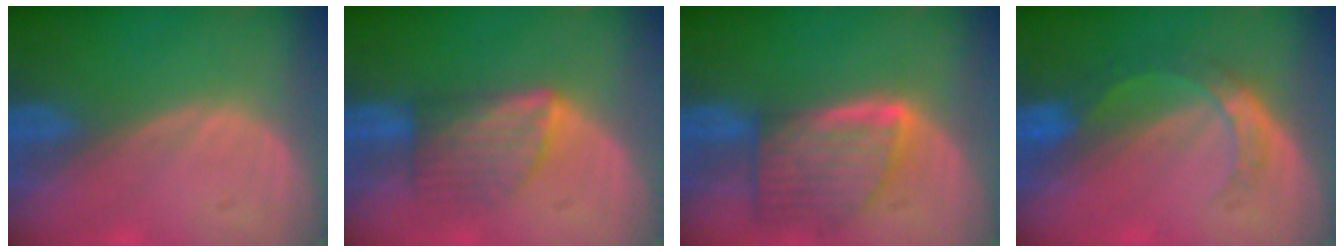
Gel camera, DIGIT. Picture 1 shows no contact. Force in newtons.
{"total": 5.8, "press": 5.6, "slide": 1.5}
{"total": 8.1, "press": 7.3, "slide": 3.4}
{"total": 5.4, "press": 4.8, "slide": 2.5}